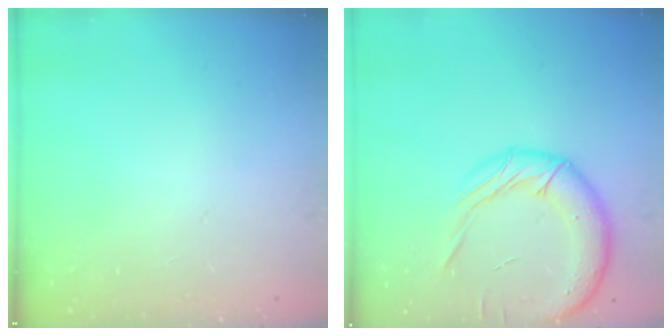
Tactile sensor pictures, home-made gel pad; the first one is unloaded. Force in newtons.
{"total": 18.1, "press": 17.9, "slide": 2.6}